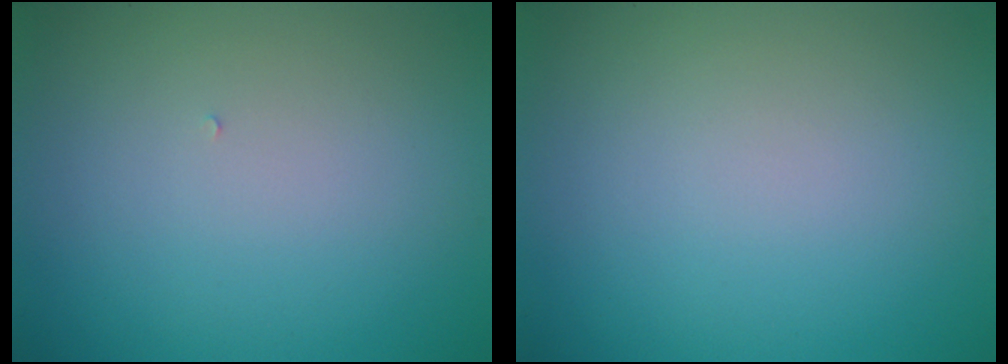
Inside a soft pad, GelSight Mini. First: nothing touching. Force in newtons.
{"total": 0.0}